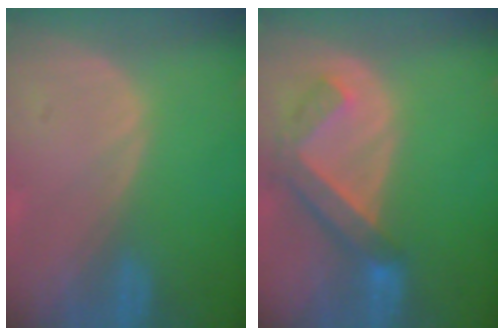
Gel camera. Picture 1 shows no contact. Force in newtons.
{"total": 6.2, "press": 6.0, "slide": 1.4}